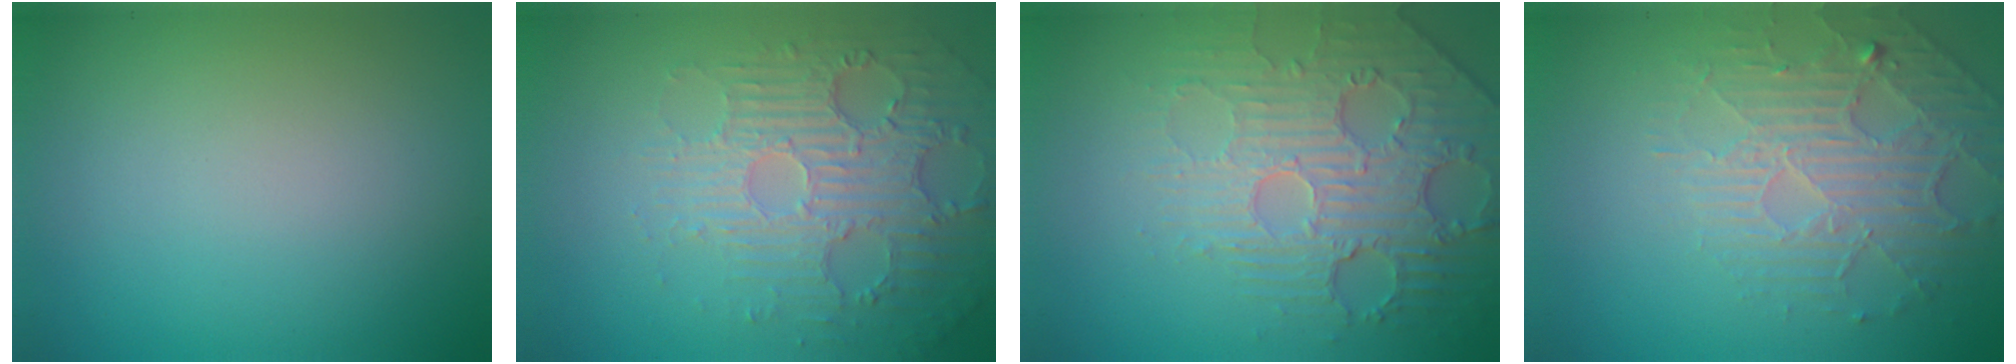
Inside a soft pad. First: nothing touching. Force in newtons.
{"total": 4.3, "press": 3.8, "slide": 2.1}
{"total": 4.5, "press": 4.2, "slide": 1.6}
{"total": 4.6, "press": 3.5, "slide": 3.1}